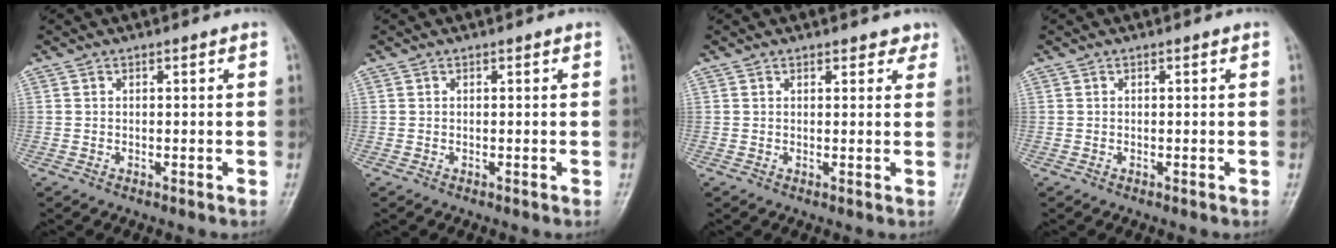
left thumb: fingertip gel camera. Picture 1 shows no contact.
{"total": 0.0}
{"total": 2.4, "force": [1.9, 1.3, 0.9], "torque": [0.013, -0.006, 0.017]}
{"total": 0.0}